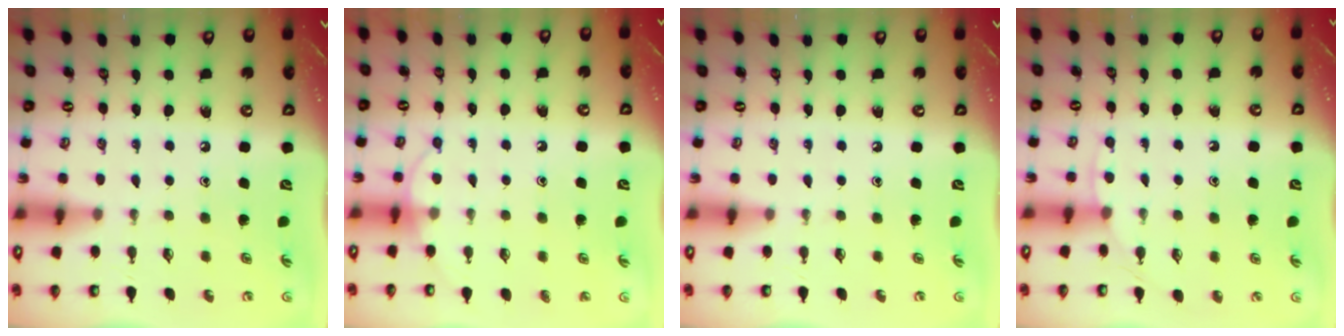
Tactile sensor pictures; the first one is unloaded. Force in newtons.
{"total": 5.4, "press": 5.4, "slide": 0.5}
{"total": 0.0}
{"total": 3.2, "press": 3.2, "slide": 0.5}